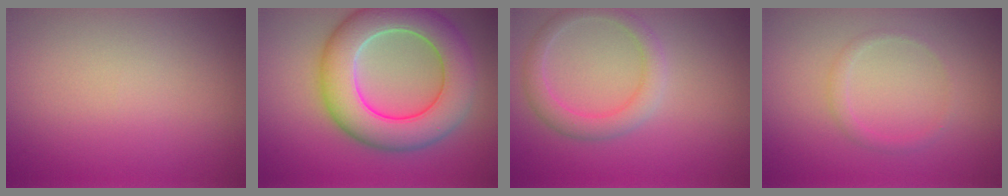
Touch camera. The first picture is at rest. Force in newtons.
{"total": 9.3, "press": 9.3, "slide": 0.5}
{"total": 2.8, "press": 2.8, "slide": 0.1}
{"total": 1.1, "press": 1.1, "slide": 0.0}